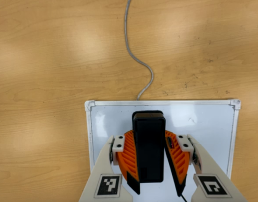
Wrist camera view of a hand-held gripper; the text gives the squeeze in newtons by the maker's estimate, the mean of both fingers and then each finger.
{"total": 9.6, "left": 9.0, "right": 10.2}